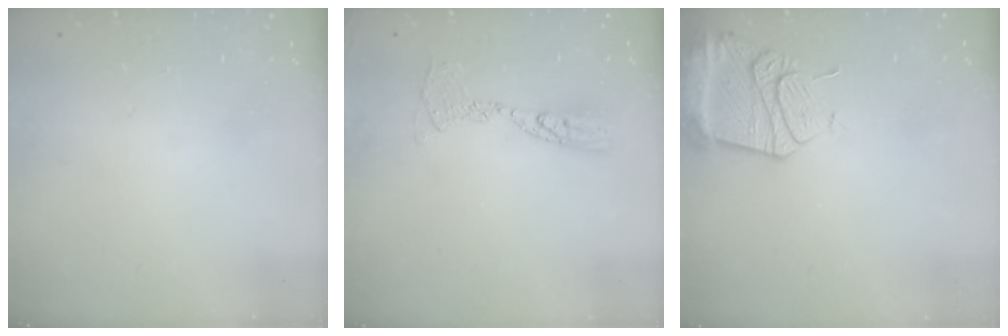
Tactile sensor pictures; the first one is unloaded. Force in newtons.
{"total": 10.3, "press": 10.3, "slide": 1.0}
{"total": 14.5, "press": 14.4, "slide": 1.7}